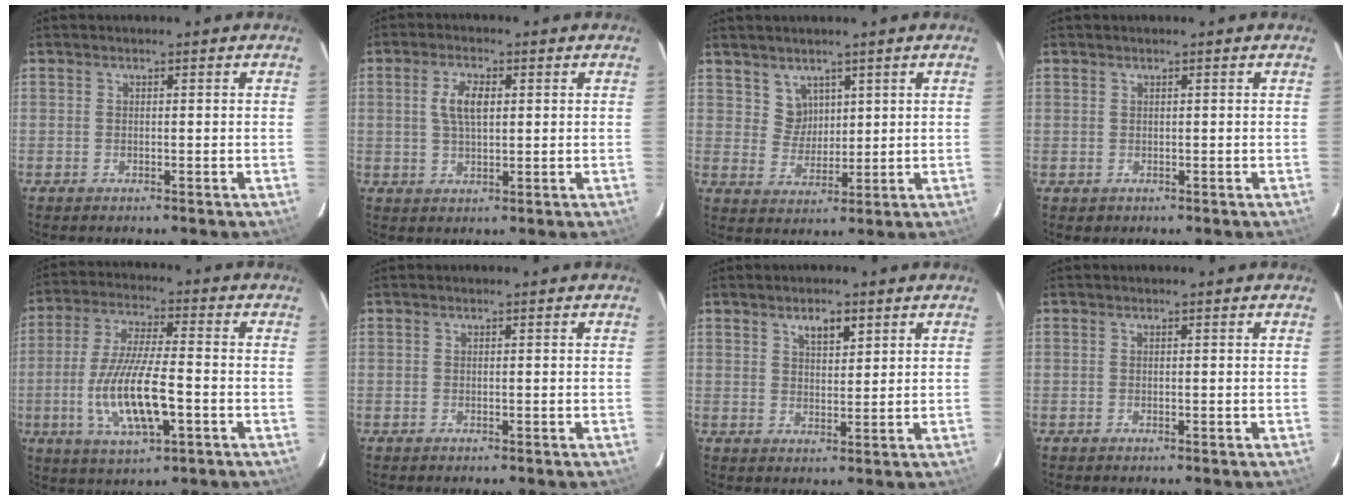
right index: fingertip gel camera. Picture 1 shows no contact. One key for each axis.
{"total": 5.1, "fx": 1.0, "fy": 2.4, "fz": 4.4, "tx": -0.084, "ty": 0.007, "tz": 0.021}
{"total": 4.4, "fx": 2.8, "fy": 3.3, "fz": 0.3, "tx": 0.003, "ty": 0.009, "tz": 0.062}
{"total": 1.0, "fx": 0.2, "fy": 1.0, "fz": 0.0, "tx": 0.004, "ty": 0.004, "tz": 0.004}
{"total": 14.3, "fx": -3.9, "fy": 3.7, "fz": 13.2, "tx": -0.269, "ty": -0.012, "tz": -0.068}
{"total": 0.0}
{"total": 4.1, "fx": 2.5, "fy": 1.8, "fz": 2.7, "tx": -0.042, "ty": 0.005, "tz": 0.043}
{"total": 0.0}